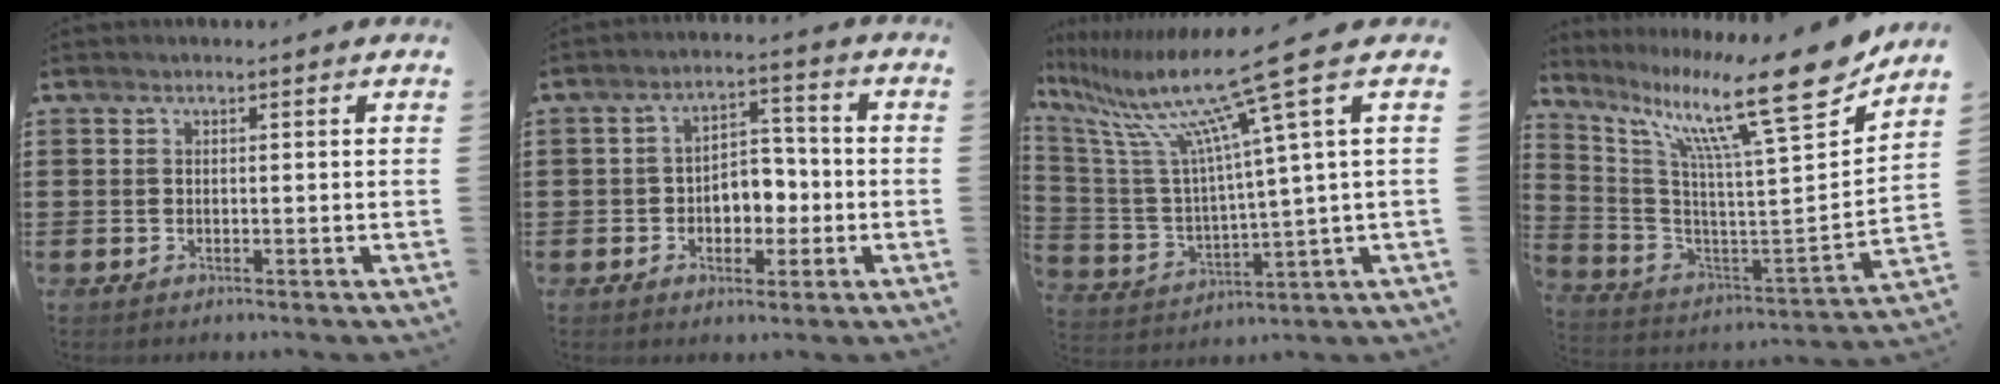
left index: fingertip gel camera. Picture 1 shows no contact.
{"total": 5.1, "force": [-1.2, 3.7, 3.3], "torque": [-0.060, 0.009, -0.029]}
{"total": 15.2, "force": [9.6, 0.2, 11.7], "torque": [-0.265, -0.061, 0.143]}
{"total": 16.6, "force": [11.8, 1.0, 11.7], "torque": [-0.223, -0.081, 0.179]}